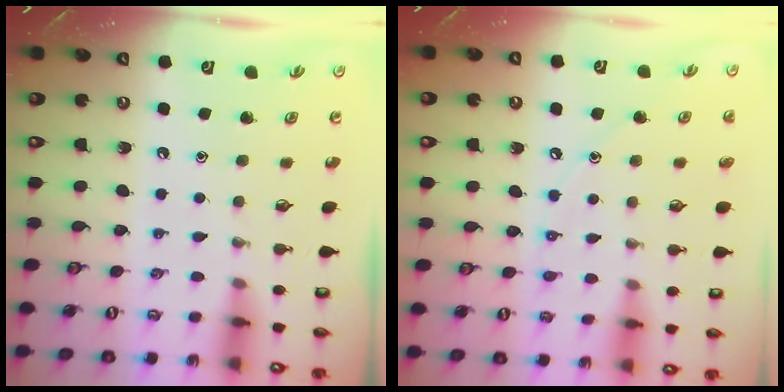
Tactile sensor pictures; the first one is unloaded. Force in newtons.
{"total": 5.5, "press": 5.5, "slide": 0.5}